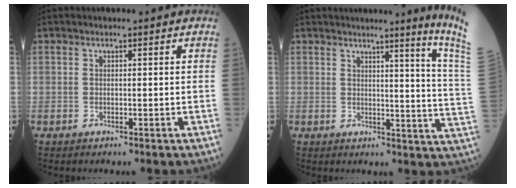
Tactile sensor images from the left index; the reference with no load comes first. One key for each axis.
{"total": 10.9, "fx": 8.1, "fy": -3.5, "fz": 6.3, "tx": -0.082, "ty": -0.080, "tz": 0.077}